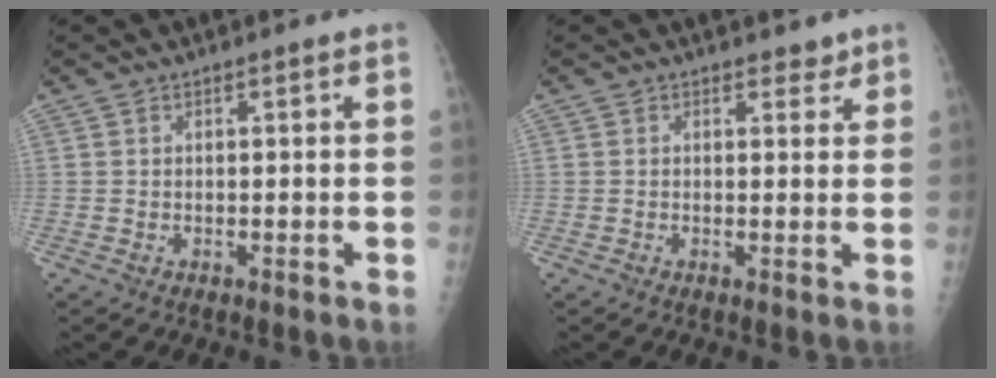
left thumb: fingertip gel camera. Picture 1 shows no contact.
{"total": 1.8, "force": [1.4, 1.0, 0.6], "torque": [0.008, -0.008, 0.015]}